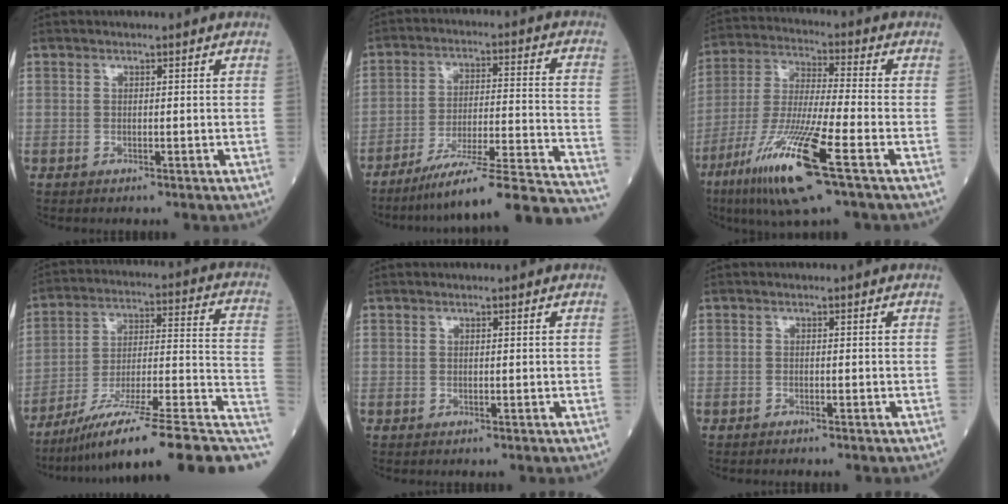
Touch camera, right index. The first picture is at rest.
{"total": 24.1, "force": [-21.8, -0.8, 10.4], "torque": [-0.084, -0.003, -0.309]}
{"total": 15.9, "force": [-7.8, 0.4, 13.8], "torque": [-0.290, -0.035, -0.147]}
{"total": 23.3, "force": [-16.3, 1.6, 16.5], "torque": [-0.178, 0.021, -0.261]}
{"total": 0.0}
{"total": 0.7, "force": [-0.7, 0.0, 0.2], "torque": [-0.005, 0.000, -0.013]}